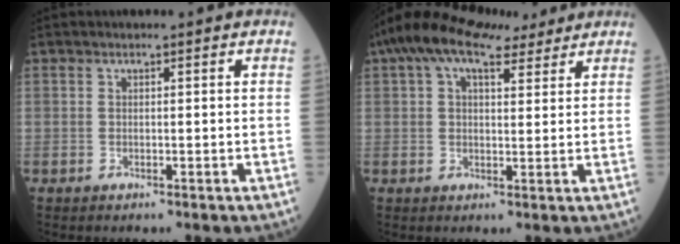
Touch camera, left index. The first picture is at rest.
{"total": 10.2, "force": [7.3, 3.9, 5.9], "torque": [-0.112, 0.051, 0.125]}